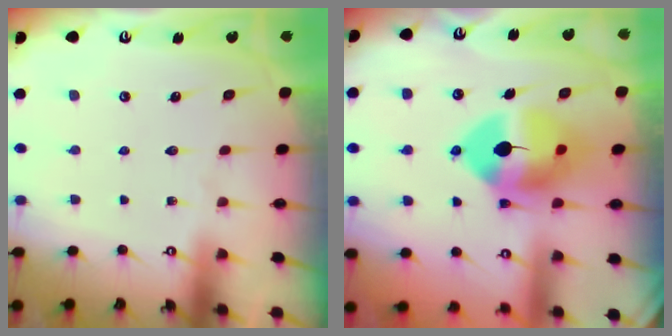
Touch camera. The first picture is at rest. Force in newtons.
{"total": 13.7, "press": 13.5, "slide": 2.1}